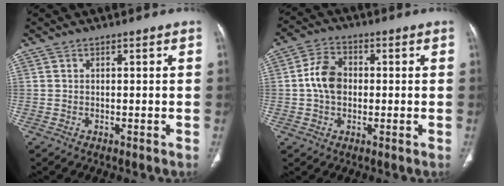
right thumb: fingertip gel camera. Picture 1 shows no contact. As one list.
[{"total": 7.6, "force": [0.1, 5.5, 5.2], "torque": [-0.086, 0.015, -0.005]}]